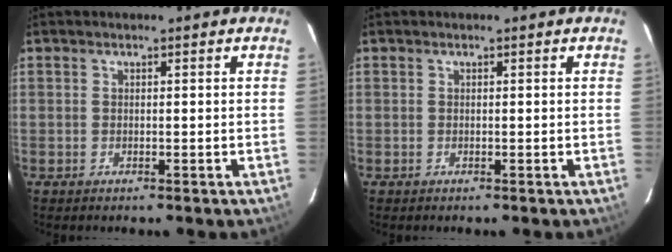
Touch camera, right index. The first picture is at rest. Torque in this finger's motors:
{"motor_torque": [0.00, 0.00, 0.00, 0.00]}